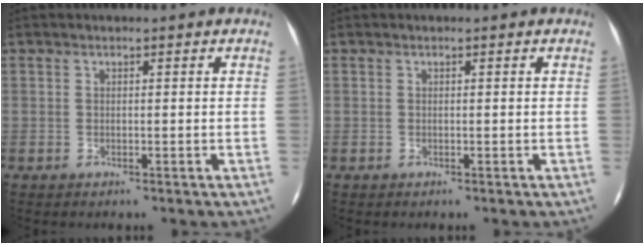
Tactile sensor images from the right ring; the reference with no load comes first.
{"total": 0.0}